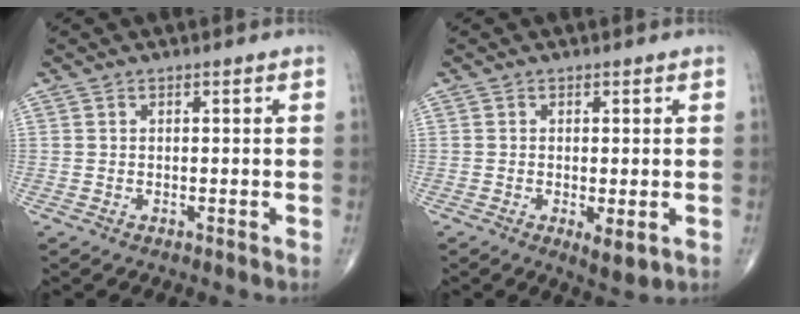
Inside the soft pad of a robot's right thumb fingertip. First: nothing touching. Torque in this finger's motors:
{"motor_torque": [-0.23, 0.22, -0.05, -0.04, 0.02]}